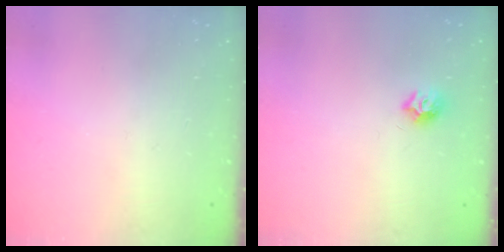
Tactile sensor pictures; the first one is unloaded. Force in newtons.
{"total": 6.9, "press": 6.9, "slide": 0.3}